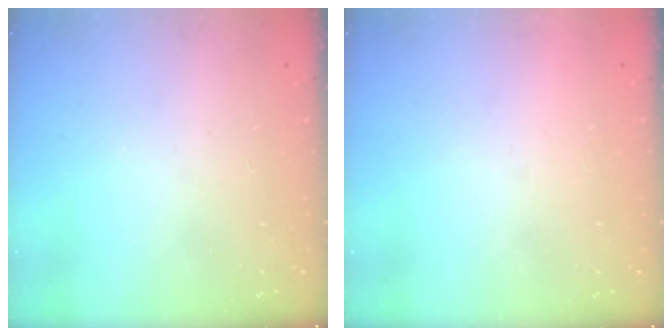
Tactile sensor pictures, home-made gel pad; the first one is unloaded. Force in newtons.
{"total": 1.5, "press": 1.5, "slide": 0.1}